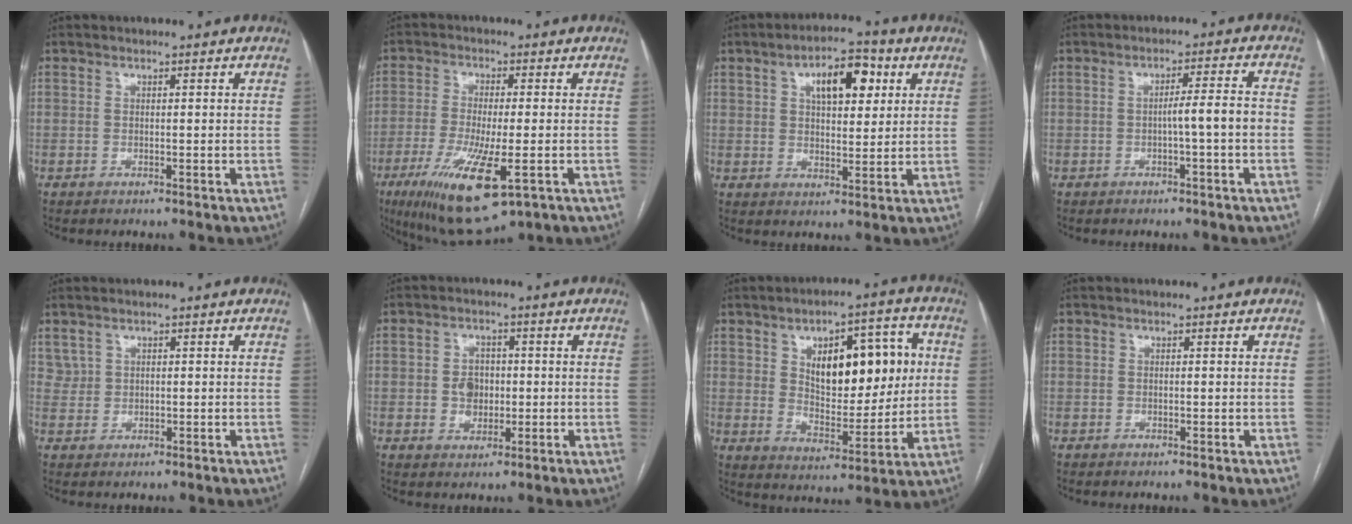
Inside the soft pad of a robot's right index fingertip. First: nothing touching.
{"total": 13.8, "force": [-5.9, 3.1, 12.1], "torque": [-0.227, -0.038, -0.091]}
{"total": 9.3, "force": [3.6, 4.1, 7.5], "torque": [-0.116, 0.018, 0.056]}
{"total": 4.5, "force": [-1.0, -0.1, 4.4], "torque": [-0.064, 0.010, -0.015]}
{"total": 1.7, "force": [1.1, 1.3, 0.1], "torque": [0.008, 0.007, 0.019]}
{"total": 4.6, "force": [-0.2, 3.7, 2.8], "torque": [-0.047, 0.009, 0.003]}
{"total": 15.2, "force": [3.7, 6.7, 13.1], "torque": [-0.182, 0.023, 0.064]}
{"total": 0.0}